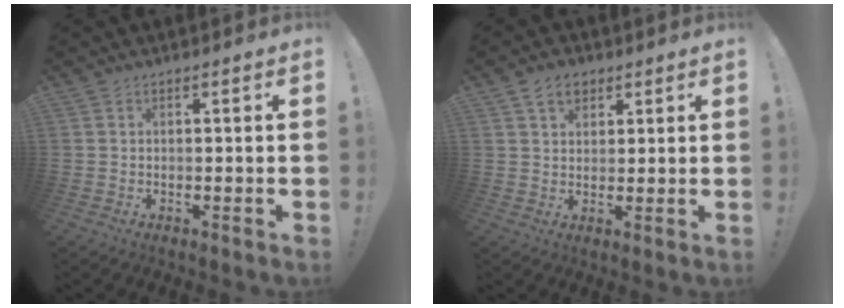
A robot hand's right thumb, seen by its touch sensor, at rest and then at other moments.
{"total": 6.2, "force": [3.4, 4.3, 2.7], "torque": [-0.038, -0.008, 0.063]}